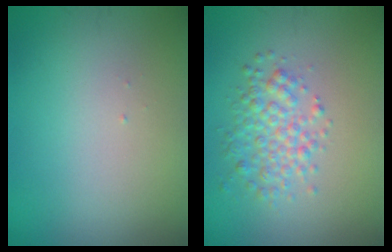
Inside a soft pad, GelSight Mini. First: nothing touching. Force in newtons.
{"total": 3.2, "press": 3.2, "slide": 0.1}